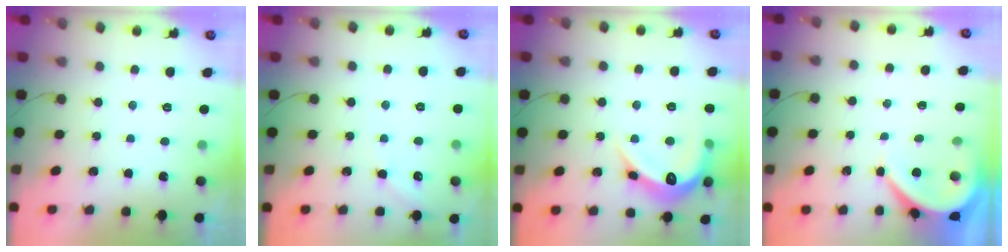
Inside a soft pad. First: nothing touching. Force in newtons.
{"total": 3.8, "press": 3.7, "slide": 0.6}
{"total": 14.4, "press": 14.4, "slide": 0.5}
{"total": 5.8, "press": 5.7, "slide": 1.0}